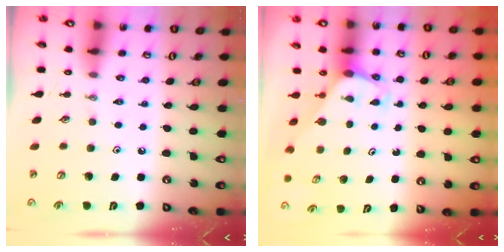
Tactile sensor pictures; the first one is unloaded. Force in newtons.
{"total": 3.0, "press": 3.0, "slide": 0.2}